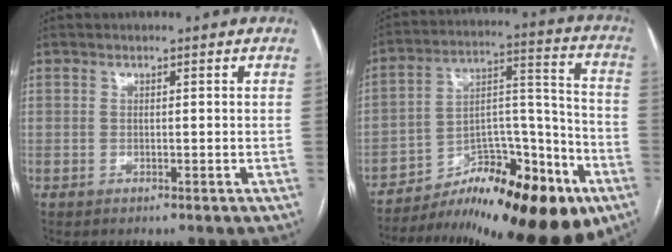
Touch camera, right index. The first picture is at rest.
{"total": 23.4, "force": [-16.1, 6.1, 15.9], "torque": [-0.172, 0.031, -0.244]}